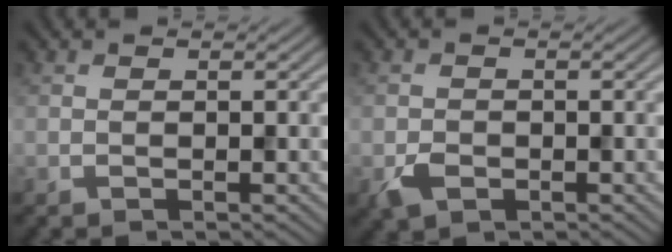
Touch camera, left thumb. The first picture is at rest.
{"total": 2.3, "force": [-1.1, 1.7, 1.2], "torque": [-0.028, -0.008, -0.024]}